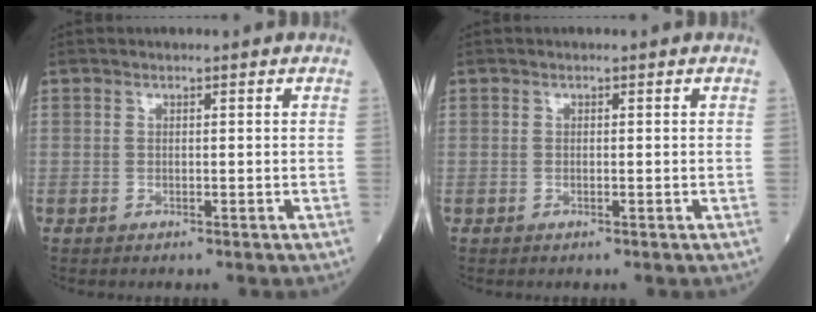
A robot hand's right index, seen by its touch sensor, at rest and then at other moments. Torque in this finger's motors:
{"motor_torque": [-0.13, -0.15, -0.04, 0.01]}